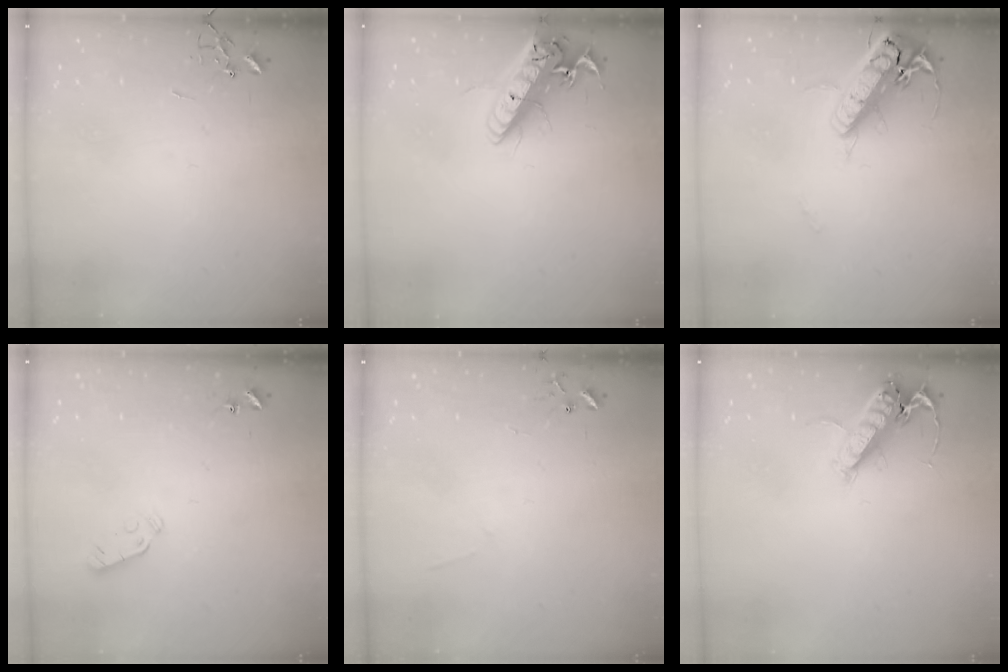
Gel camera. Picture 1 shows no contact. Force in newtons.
{"total": 19.7, "press": 19.5, "slide": 2.7}
{"total": 19.2, "press": 18.9, "slide": 3.3}
{"total": 3.7, "press": 3.6, "slide": 0.6}
{"total": 4.4, "press": 4.4, "slide": 0.4}
{"total": 14.1, "press": 14.0, "slide": 1.8}